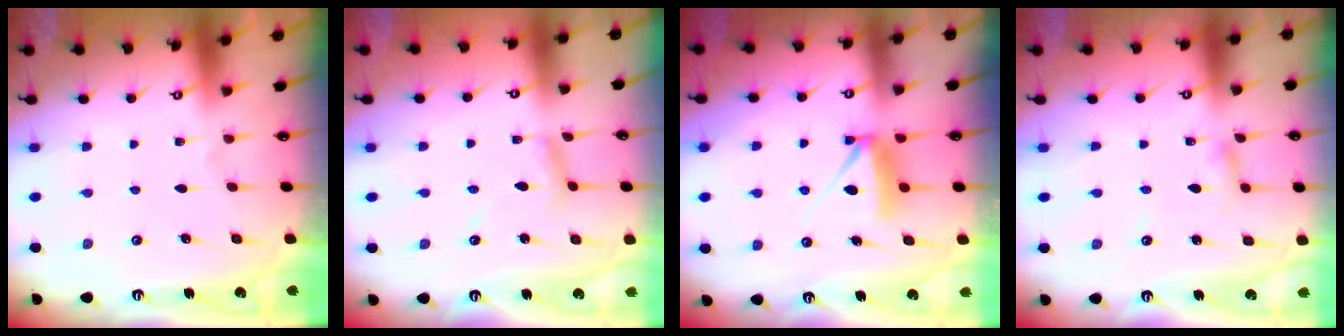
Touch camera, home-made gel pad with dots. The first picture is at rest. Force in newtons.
{"total": 6.5, "press": 6.5, "slide": 0.4}
{"total": 7.7, "press": 7.7, "slide": 0.3}
{"total": 2.8, "press": 2.8, "slide": 0.3}